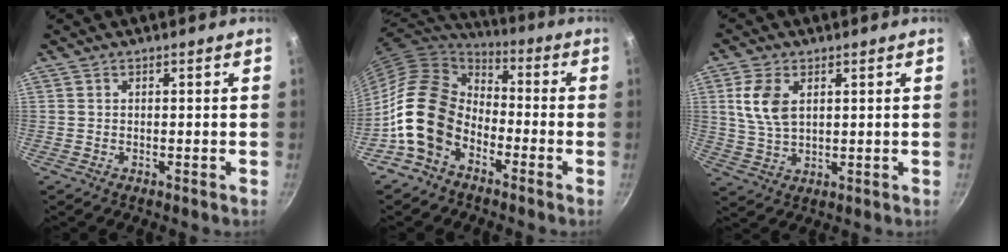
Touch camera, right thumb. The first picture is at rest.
{"total": 15.9, "force": [-6.3, 11.3, 9.2], "torque": [-0.145, 0.055, -0.142]}
{"total": 7.6, "force": [2.3, 4.5, 5.7], "torque": [-0.110, -0.010, 0.047]}